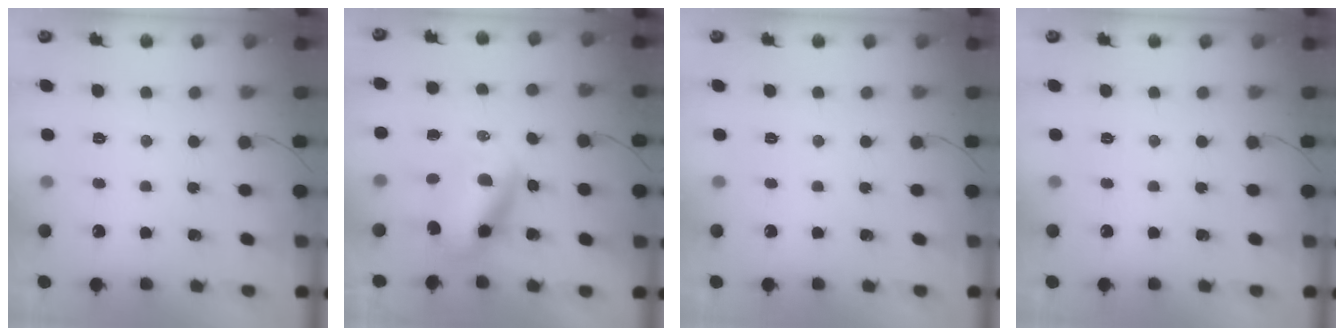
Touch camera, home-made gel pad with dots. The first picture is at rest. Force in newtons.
{"total": 7.0, "press": 6.8, "slide": 1.4}
{"total": 0.0}
{"total": 0.0}